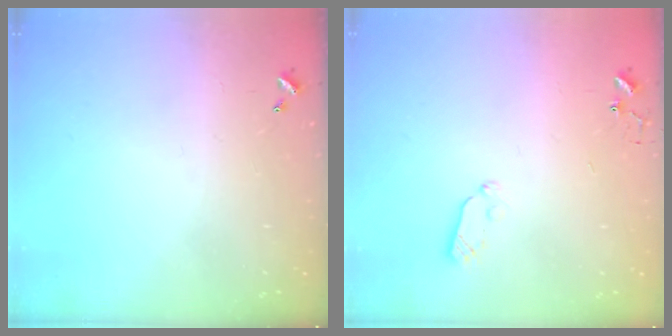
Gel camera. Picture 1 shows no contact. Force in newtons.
{"total": 4.8, "press": 4.7, "slide": 0.6}